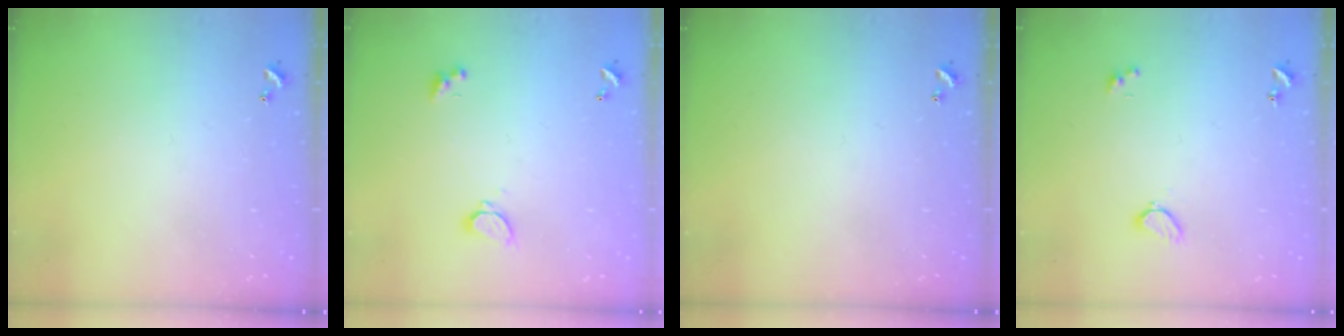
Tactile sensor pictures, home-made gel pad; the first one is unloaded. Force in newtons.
{"total": 2.1, "press": 1.8, "slide": 1.0}
{"total": 0.0}
{"total": 1.9, "press": 1.9, "slide": 0.6}